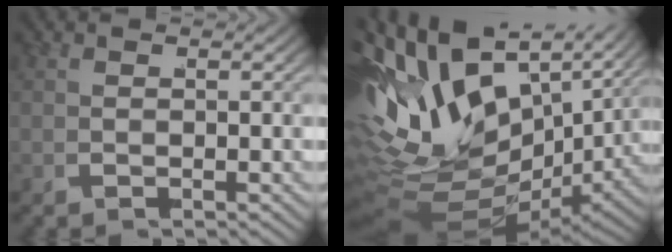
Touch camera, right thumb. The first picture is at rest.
{"total": 20.5, "force": [1.6, 14.1, 14.8], "torque": [-0.300, -0.042, 0.035]}